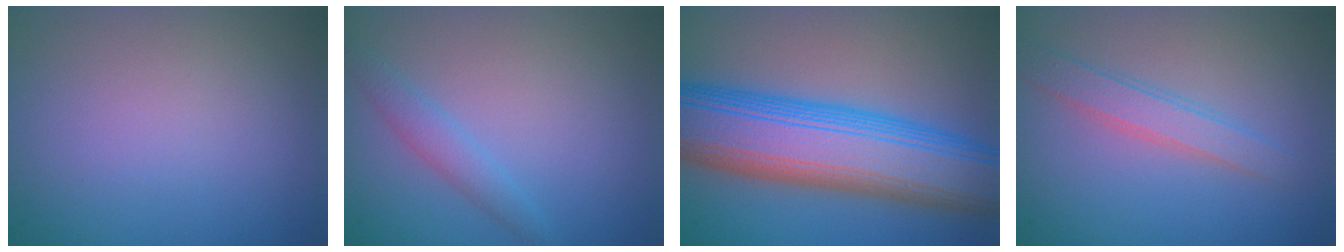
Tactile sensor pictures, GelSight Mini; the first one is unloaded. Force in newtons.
{"total": 1.9, "press": 1.9, "slide": 0.1}
{"total": 12.9, "press": 12.9, "slide": 0.1}
{"total": 2.4, "press": 2.4, "slide": 0.0}